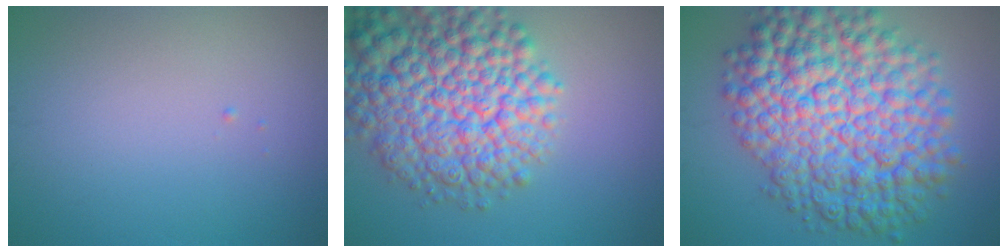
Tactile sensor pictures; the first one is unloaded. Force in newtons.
{"total": 11.4, "press": 11.4, "slide": 0.5}
{"total": 13.9, "press": 13.9, "slide": 0.3}